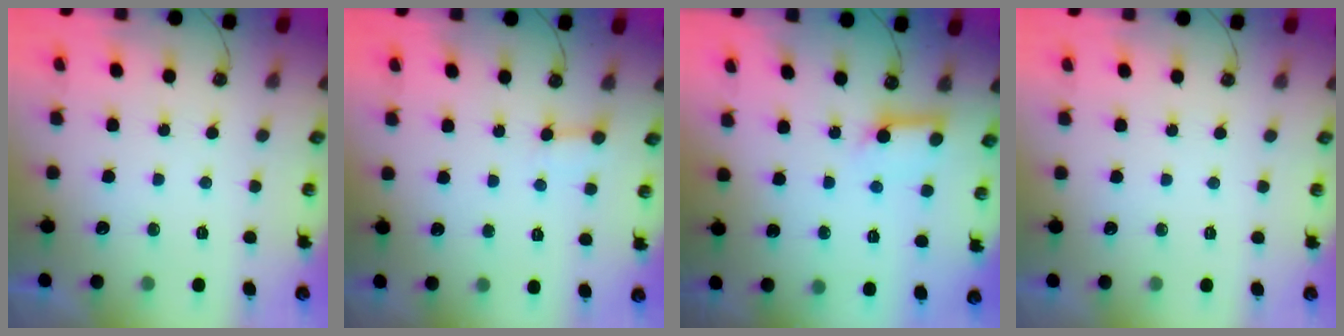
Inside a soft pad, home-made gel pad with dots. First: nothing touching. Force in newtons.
{"total": 2.5, "press": 2.5, "slide": 0.4}
{"total": 7.9, "press": 7.9, "slide": 0.8}
{"total": 0.0}